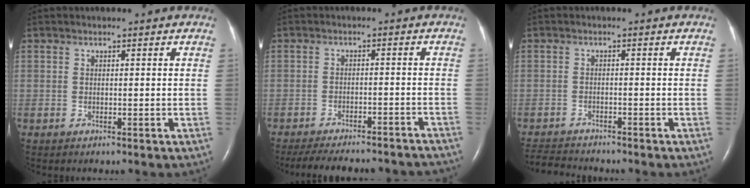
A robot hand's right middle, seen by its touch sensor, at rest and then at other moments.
{"total": 18.9, "force": [-17.2, 3.9, 7.0], "torque": [-0.128, -0.015, -0.215]}
{"total": 5.3, "force": [-5.2, 0.5, 0.8], "torque": [-0.015, -0.016, -0.086]}